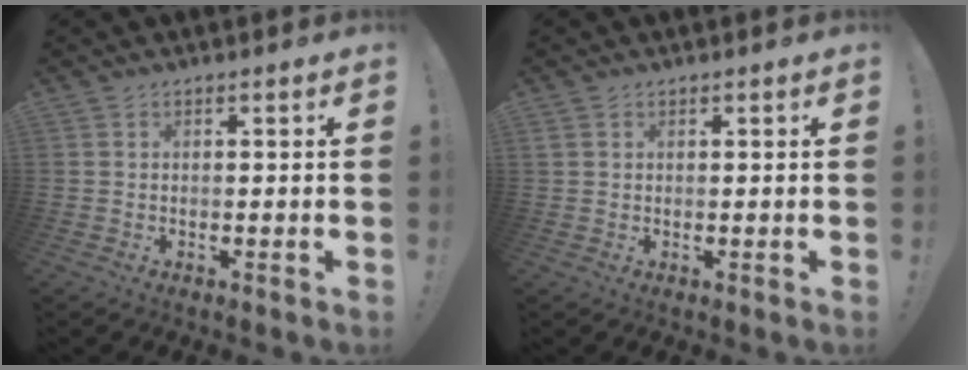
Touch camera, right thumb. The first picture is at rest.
{"total": 1.0, "force": [0.6, 0.7, 0.3], "torque": [-0.003, 0.000, 0.010]}